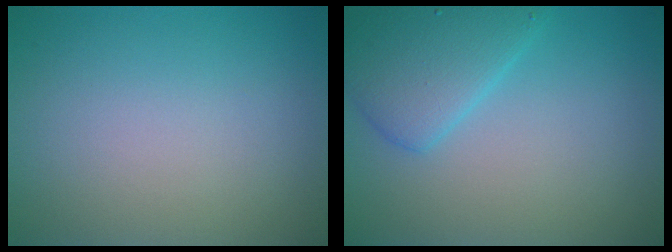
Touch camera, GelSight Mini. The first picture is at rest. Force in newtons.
{"total": 4.4, "press": 4.4, "slide": 0.2}